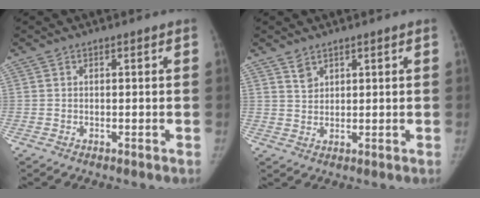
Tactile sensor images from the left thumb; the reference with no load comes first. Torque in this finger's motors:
{"motor_torque": [-0.25, -0.23, -0.06, -0.05, -0.07]}